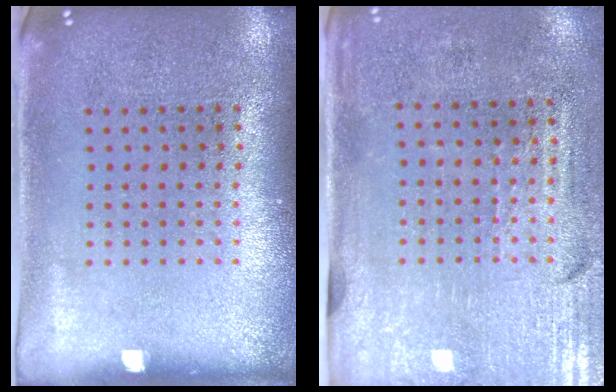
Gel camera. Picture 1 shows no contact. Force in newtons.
{"total": 3.2, "press": 2.7, "slide": 1.6}